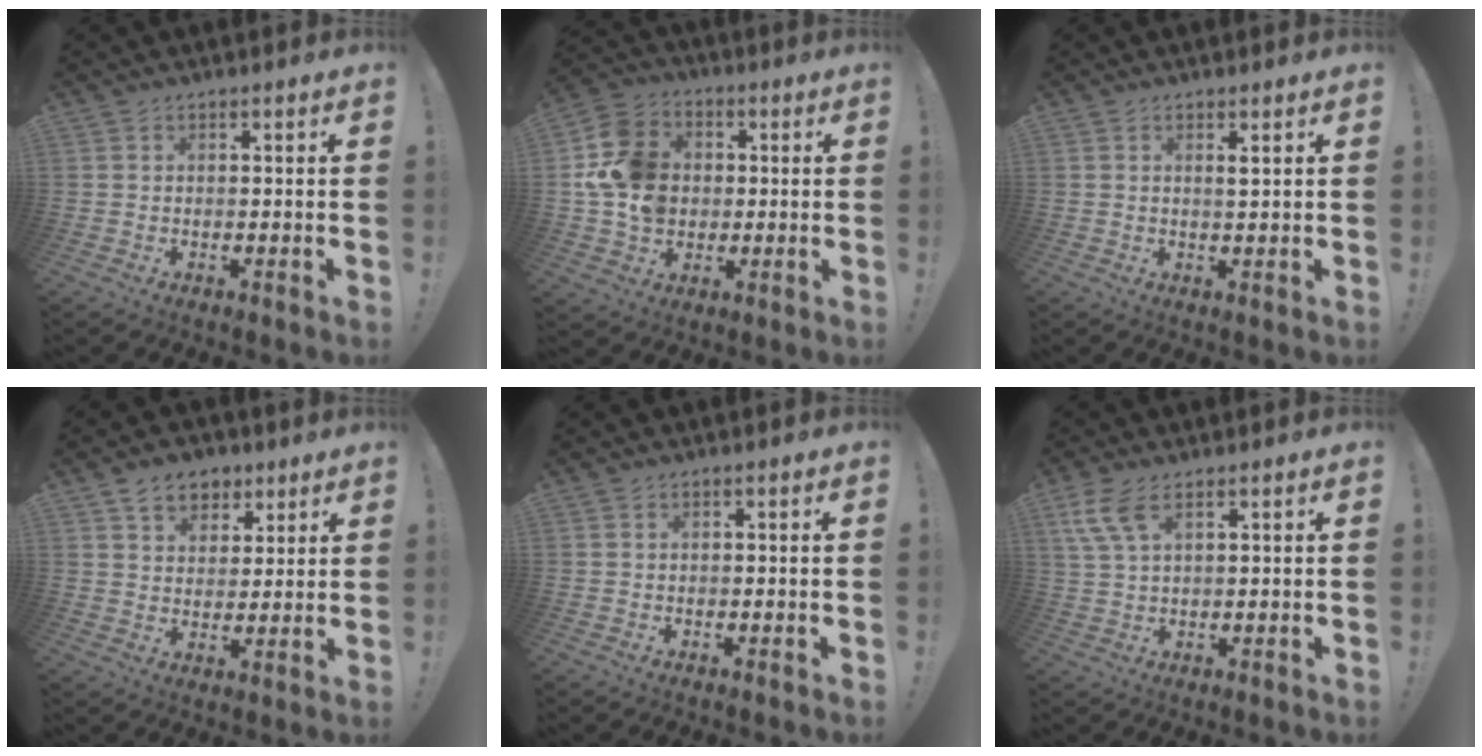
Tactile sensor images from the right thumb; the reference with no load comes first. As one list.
[{"total": 14.9, "force": [0.3, 12.8, 7.6], "torque": [-0.131, 0.014, 0.014]}, {"total": 1.5, "force": [0.8, 0.0, 1.3], "torque": [-0.012, -0.008, 0.011]}, {"total": 9.2, "force": [5.4, 6.7, 3.3], "torque": [-0.043, -0.029, 0.105]}, {"total": 0.0}, {"total": 7.5, "force": [4.1, 2.9, 5.6], "torque": [-0.121, -0.006, 0.078]}]